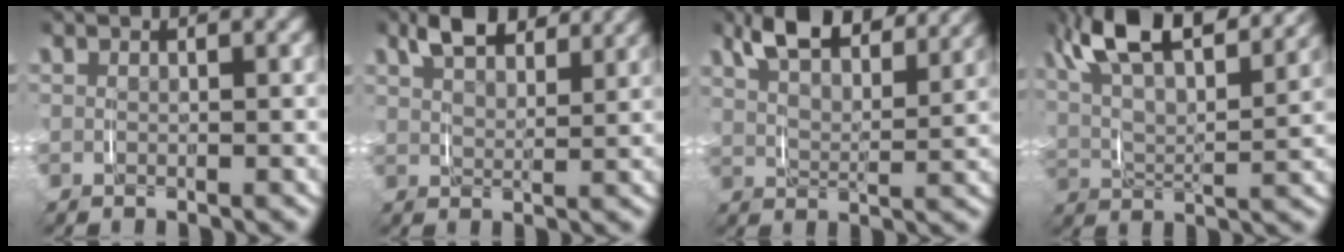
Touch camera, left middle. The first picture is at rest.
{"total": 3.8, "force": [3.2, 1.3, 1.7], "torque": [-0.030, 0.000, 0.055]}
{"total": 6.7, "force": [5.4, 2.4, 3.3], "torque": [-0.070, 0.004, 0.086]}
{"total": 11.0, "force": [7.0, 4.7, 7.1], "torque": [-0.139, 0.014, 0.104]}